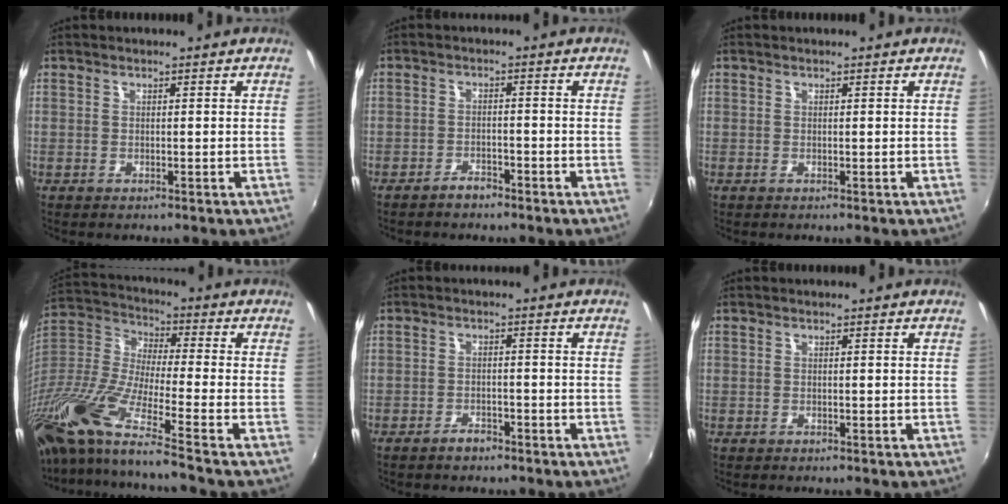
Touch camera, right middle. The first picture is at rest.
{"total": 2.8, "force": [-2.5, 0.9, 0.8], "torque": [-0.028, 0.005, -0.039]}
{"total": 0.0}
{"total": 19.1, "force": [-14.2, -0.2, 12.8], "torque": [-0.239, -0.051, -0.281]}
{"total": 2.6, "force": [-2.2, 1.1, 0.9], "torque": [-0.028, 0.004, -0.035]}
{"total": 0.0}